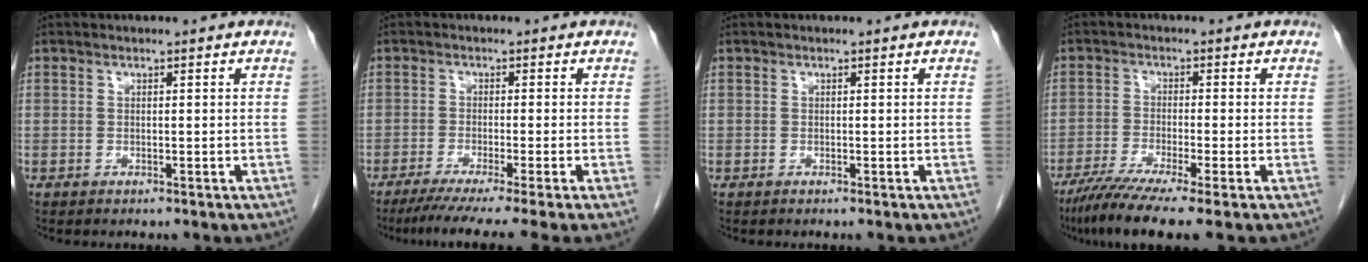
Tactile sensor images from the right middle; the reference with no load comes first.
{"total": 10.2, "force": [-8.1, -1.5, 6.0], "torque": [-0.074, -0.031, -0.124]}
{"total": 0.0}
{"total": 8.4, "force": [-6.0, -0.5, 5.9], "torque": [-0.101, -0.024, -0.101]}